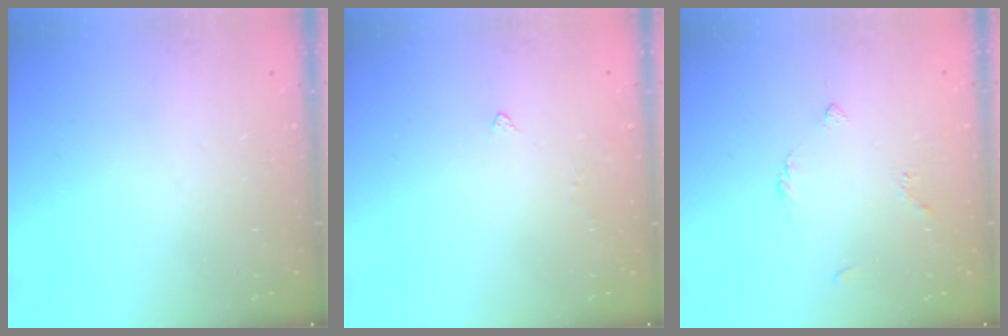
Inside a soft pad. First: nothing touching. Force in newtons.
{"total": 2.9, "press": 2.8, "slide": 0.8}
{"total": 2.6, "press": 2.5, "slide": 0.6}